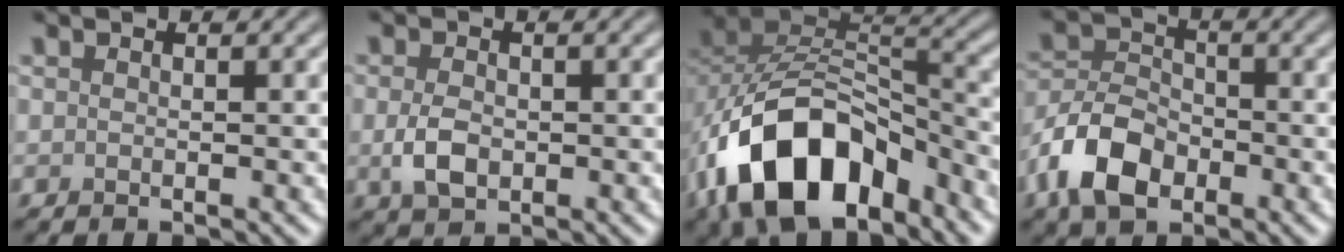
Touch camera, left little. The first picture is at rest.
{"total": 2.8, "force": [-0.4, 1.8, 2.1], "torque": [-0.045, -0.004, -0.008]}
{"total": 12.7, "force": [-6.7, 7.0, 8.1], "torque": [-0.150, -0.002, -0.127]}
{"total": 6.6, "force": [-3.4, 4.1, 4.0], "torque": [-0.081, 0.002, -0.073]}